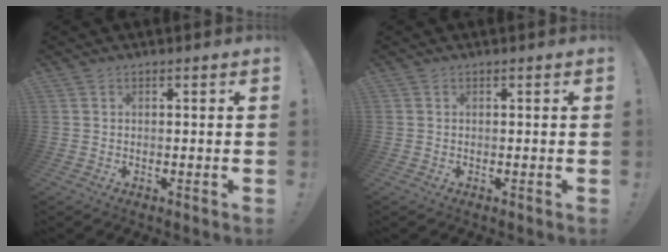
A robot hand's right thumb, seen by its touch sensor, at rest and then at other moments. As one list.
[{"total": 0.0}]